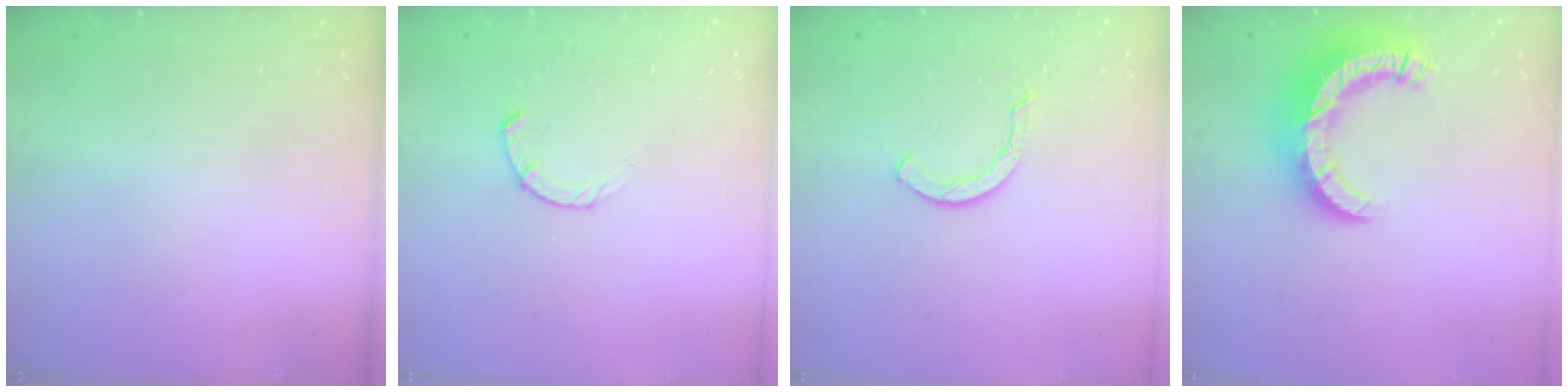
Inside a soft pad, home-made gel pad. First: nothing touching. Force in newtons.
{"total": 1.8, "press": 1.8, "slide": 0.3}
{"total": 2.3, "press": 2.3, "slide": 0.1}
{"total": 12.7, "press": 12.7, "slide": 1.2}